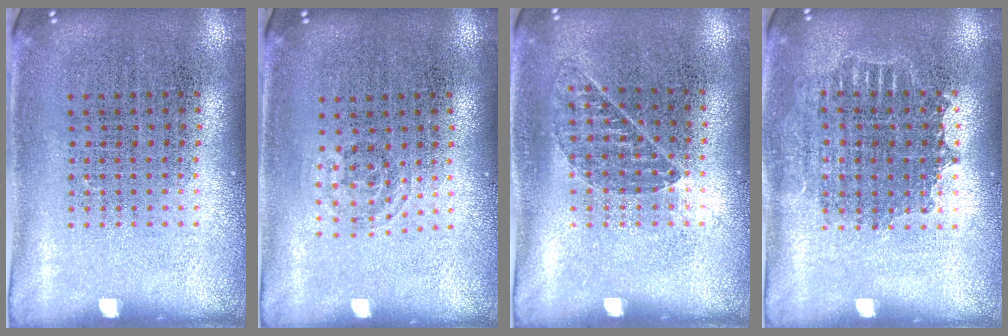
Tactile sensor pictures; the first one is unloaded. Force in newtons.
{"total": 0.8, "press": 0.5, "slide": 0.6}
{"total": 0.8, "press": 0.7, "slide": 0.3}
{"total": 1.2, "press": 1.1, "slide": 0.5}